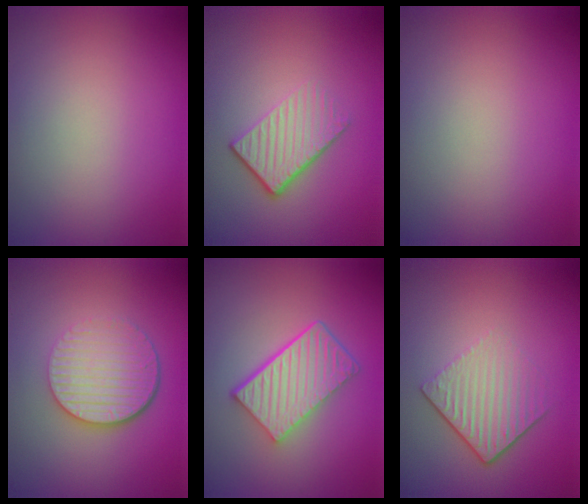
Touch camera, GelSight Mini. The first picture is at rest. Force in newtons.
{"total": 4.1, "press": 2.8, "slide": 3.0}
{"total": 0.0}
{"total": 5.5, "press": 3.9, "slide": 3.9}
{"total": 6.2, "press": 4.3, "slide": 4.4}
{"total": 4.3, "press": 2.9, "slide": 3.2}